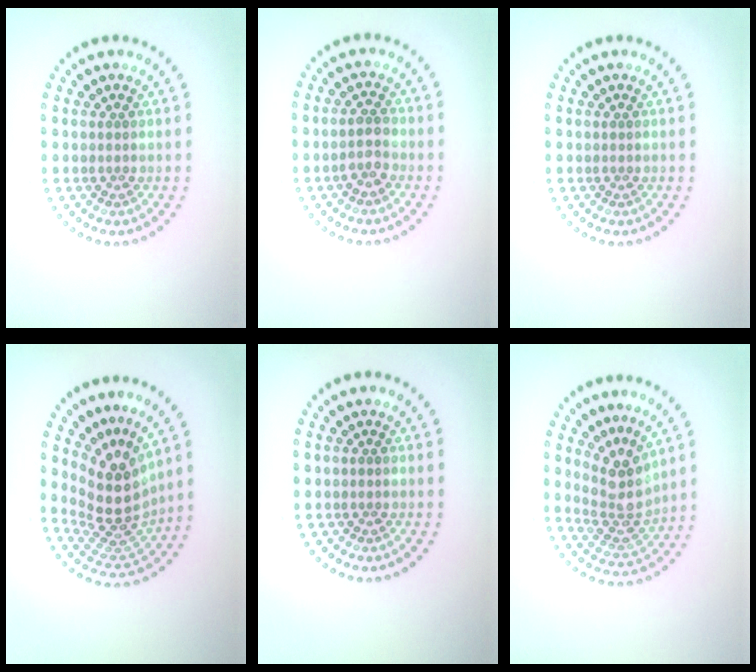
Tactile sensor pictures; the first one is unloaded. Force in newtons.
{"total": 1.8, "press": 1.7, "slide": 0.4}
{"total": 0.0}
{"total": 5.2, "press": 3.7, "slide": 3.6}
{"total": 0.0}
{"total": 4.0, "press": 2.9, "slide": 2.8}